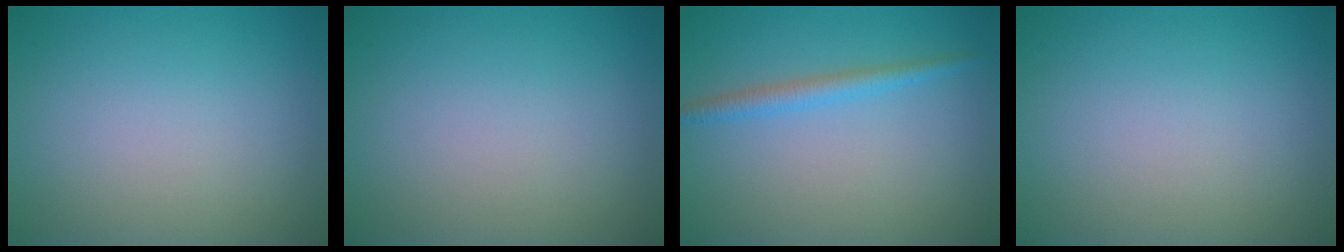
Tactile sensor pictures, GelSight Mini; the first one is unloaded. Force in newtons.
{"total": 0.0}
{"total": 1.9, "press": 1.9, "slide": 0.1}
{"total": 0.0}